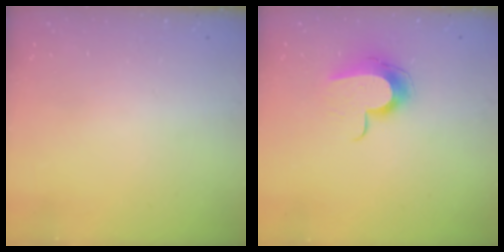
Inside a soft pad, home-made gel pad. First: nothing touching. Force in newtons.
{"total": 10.9, "press": 10.9, "slide": 0.7}